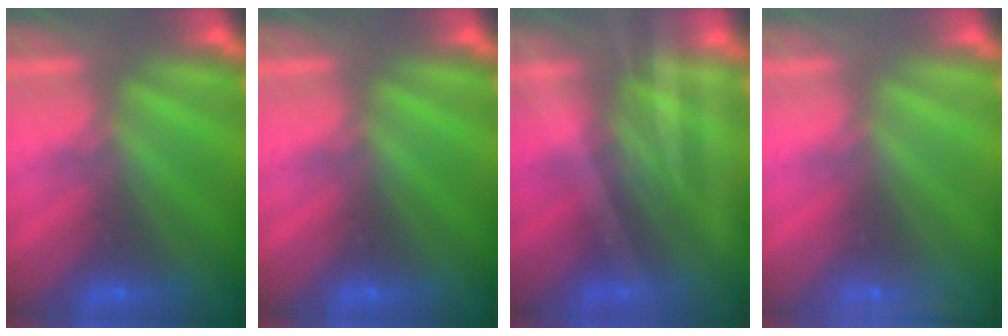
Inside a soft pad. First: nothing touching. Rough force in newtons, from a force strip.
{"total": 0.0}
{"total": 1.9}
{"total": 2.3}